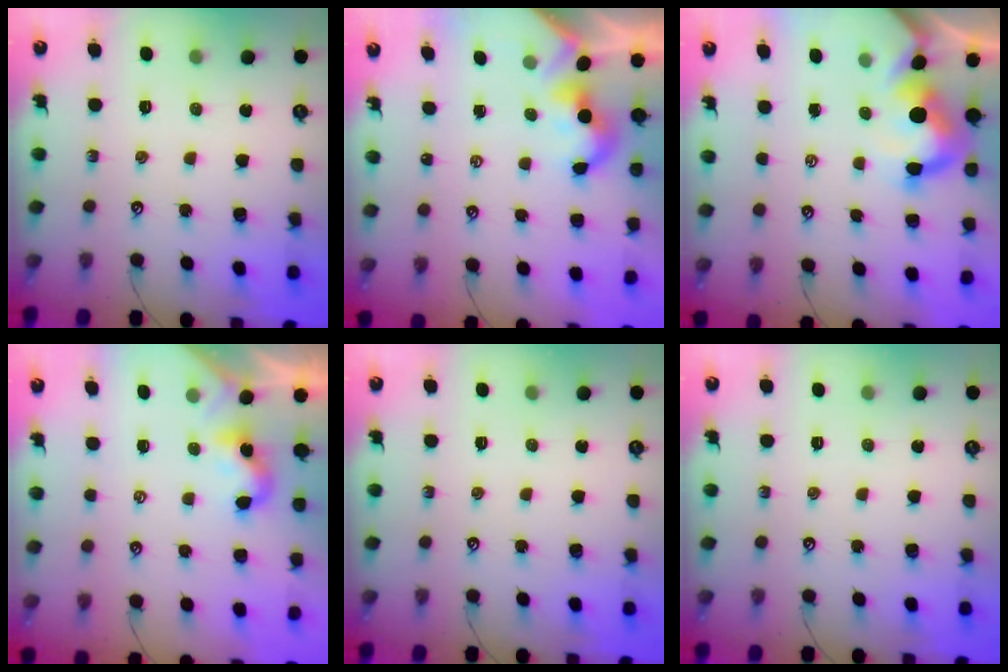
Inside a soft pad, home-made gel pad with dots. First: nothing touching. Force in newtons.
{"total": 2.0, "press": 1.9, "slide": 0.4}
{"total": 5.9, "press": 5.8, "slide": 1.0}
{"total": 2.4, "press": 2.4, "slide": 0.2}
{"total": 0.0}
{"total": 0.0}